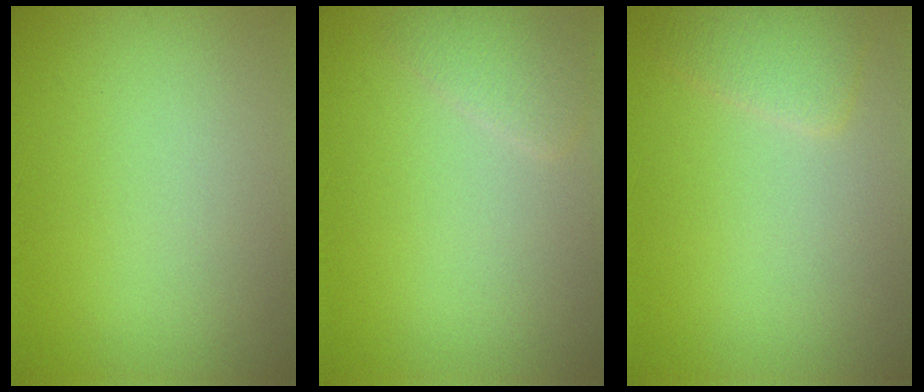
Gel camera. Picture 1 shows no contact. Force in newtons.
{"total": 1.6, "press": 1.6, "slide": 0.2}
{"total": 2.2, "press": 2.2, "slide": 0.1}